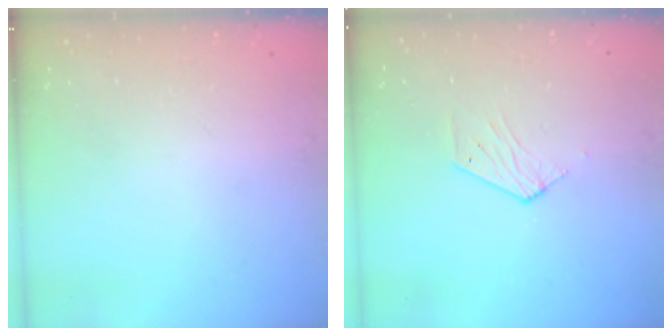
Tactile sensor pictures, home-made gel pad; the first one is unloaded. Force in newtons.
{"total": 4.7, "press": 4.7, "slide": 0.4}